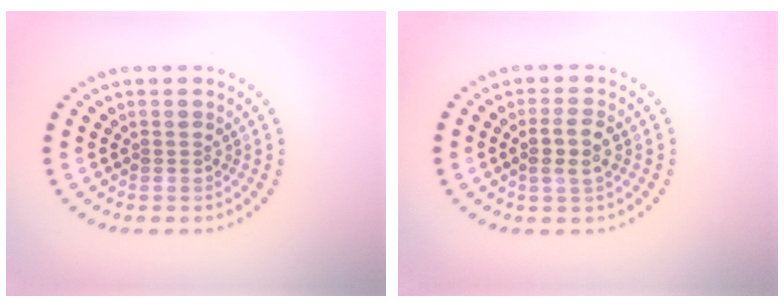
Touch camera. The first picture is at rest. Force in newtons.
{"total": 2.4, "press": 2.2, "slide": 0.7}